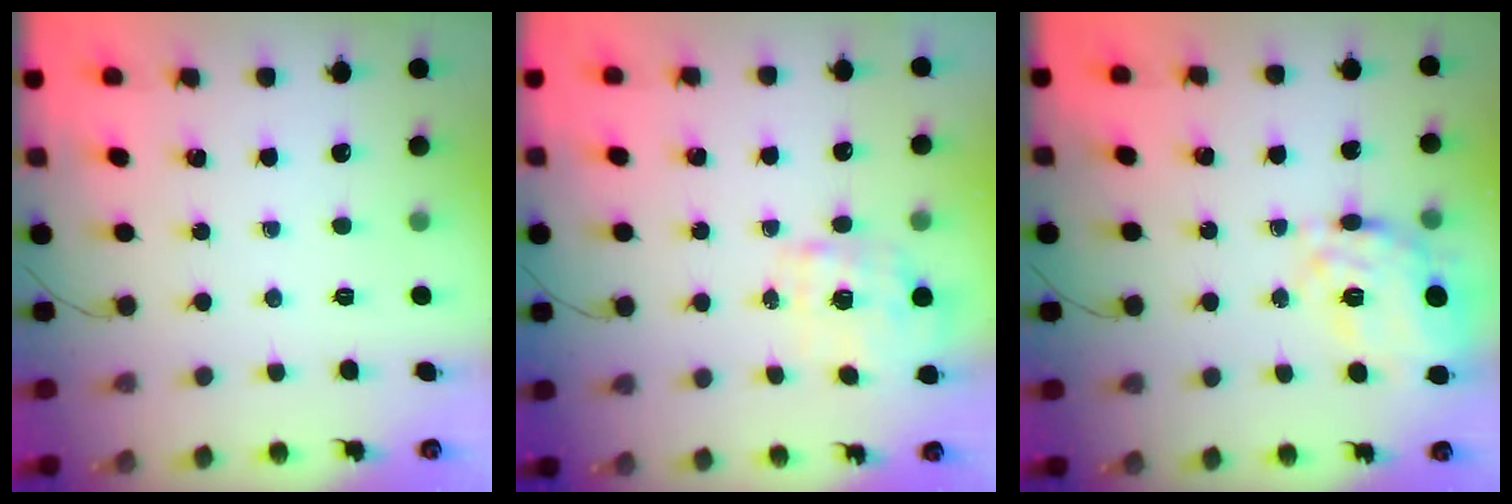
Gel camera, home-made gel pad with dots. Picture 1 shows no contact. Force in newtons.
{"total": 1.9, "press": 1.8, "slide": 0.5}
{"total": 14.1, "press": 13.9, "slide": 2.4}